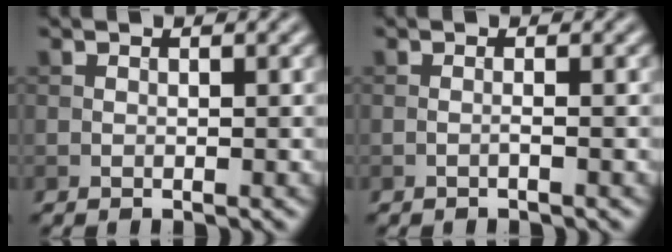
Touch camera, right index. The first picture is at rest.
{"total": 0.7, "force": [-0.3, 0.1, 0.6], "torque": [-0.011, -0.001, -0.009]}